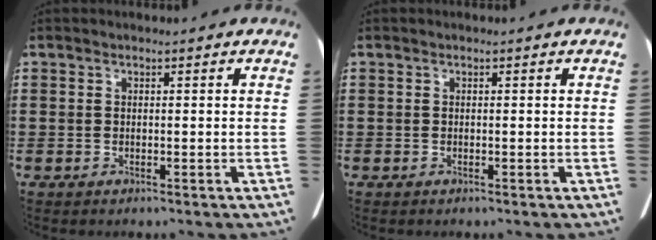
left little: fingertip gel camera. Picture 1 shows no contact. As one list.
[{"total": 0.0}]